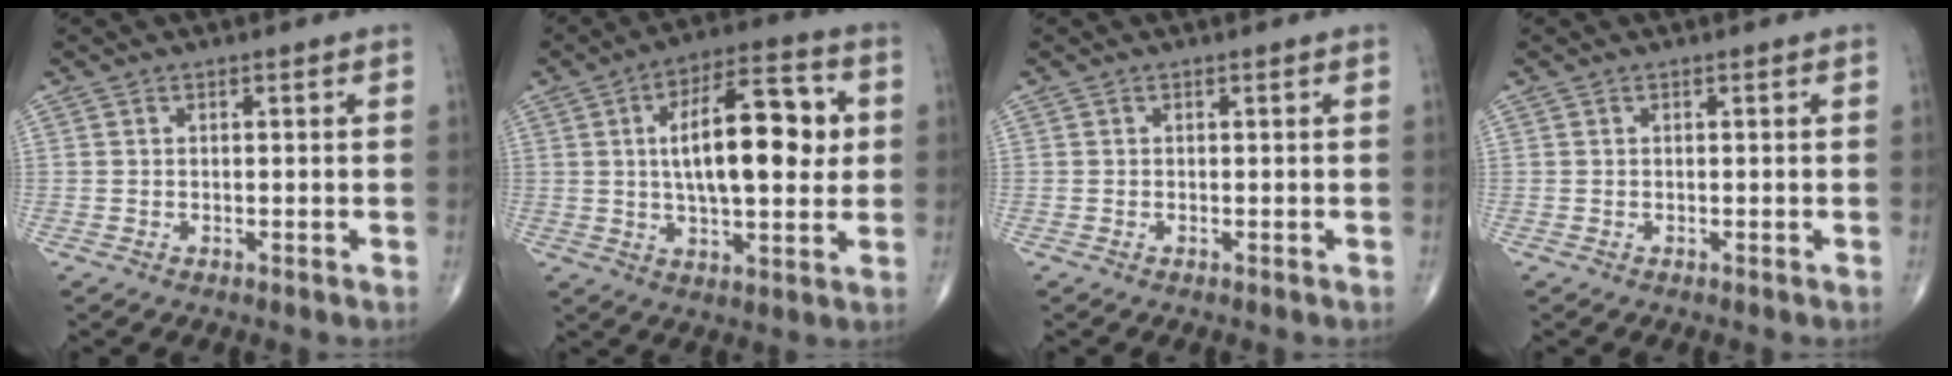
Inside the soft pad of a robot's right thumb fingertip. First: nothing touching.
{"total": 18.2, "force": [2.7, 7.5, 16.3], "torque": [-0.235, 0.012, 0.038]}
{"total": 0.0}
{"total": 0.0}